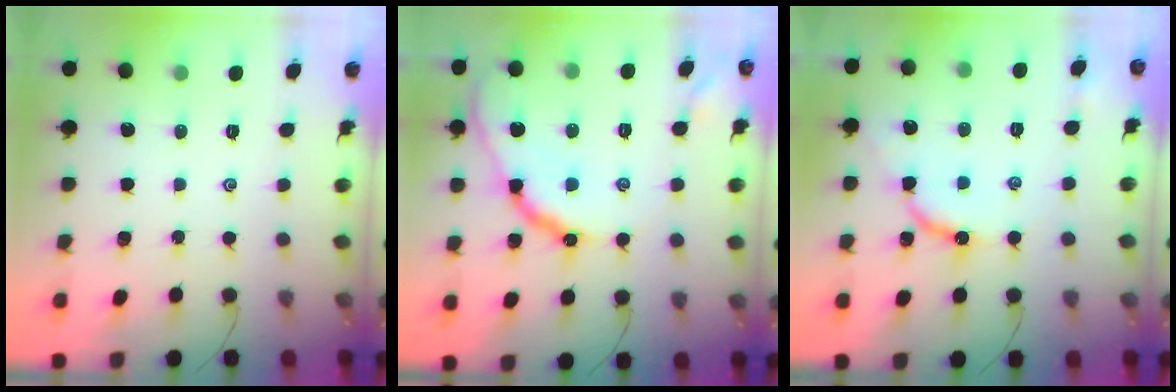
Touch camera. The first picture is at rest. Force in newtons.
{"total": 13.4, "press": 13.3, "slide": 0.5}
{"total": 8.9, "press": 8.9, "slide": 0.3}